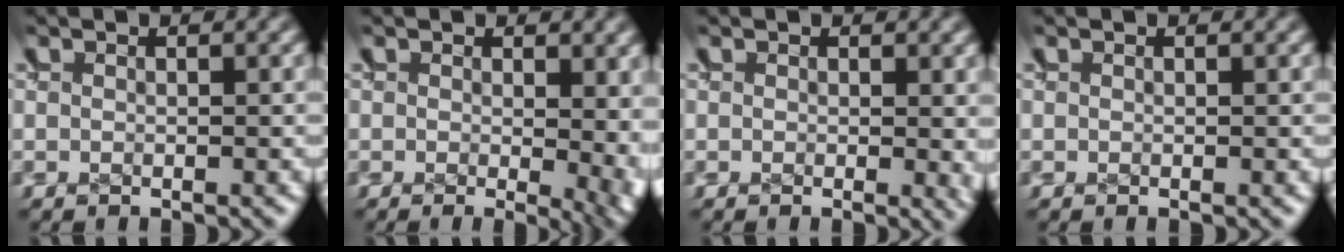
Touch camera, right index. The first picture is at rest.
{"total": 3.3, "force": [-0.1, 1.4, 3.0], "torque": [-0.028, -0.018, 0.006]}
{"total": 1.0, "force": [0.3, 0.3, 0.9], "torque": [-0.011, -0.005, 0.005]}
{"total": 0.0}